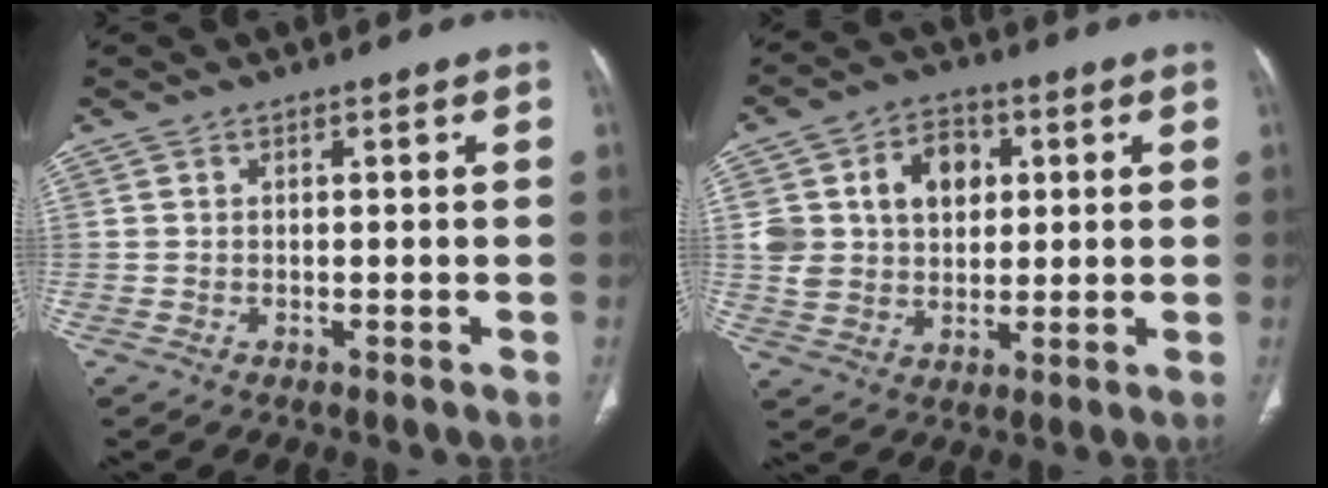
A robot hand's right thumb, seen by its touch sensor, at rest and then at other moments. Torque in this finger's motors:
{"motor_torque": [1.26, 1.22, 0.85, 0.50, 0.07]}